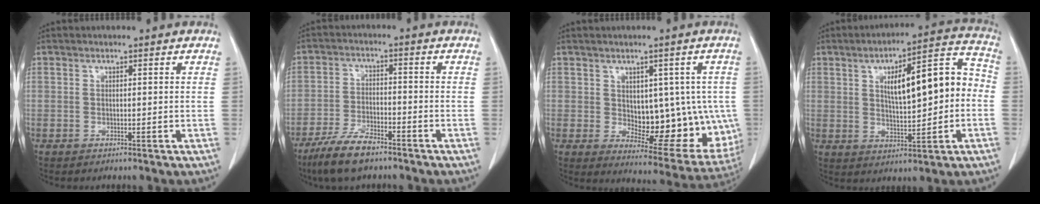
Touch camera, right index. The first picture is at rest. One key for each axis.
{"total": 7.8, "fx": -6.0, "fy": 2.0, "fz": 4.7, "tx": -0.097, "ty": -0.013, "tz": -0.110}
{"total": 14.3, "fx": 0.0, "fy": 7.6, "fz": 12.1, "tx": -0.143, "ty": 0.004, "tz": 0.023}
{"total": 13.5, "fx": 0.9, "fy": 3.8, "fz": 12.9, "tx": -0.185, "ty": 0.040, "tz": 0.019}